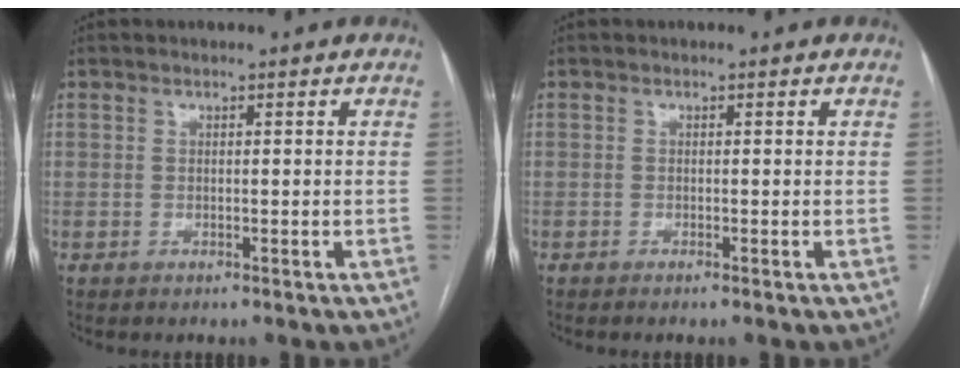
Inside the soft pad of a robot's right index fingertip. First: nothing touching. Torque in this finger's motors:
{"motor_torque": [-0.02, 0.03, -0.04, 0.01]}